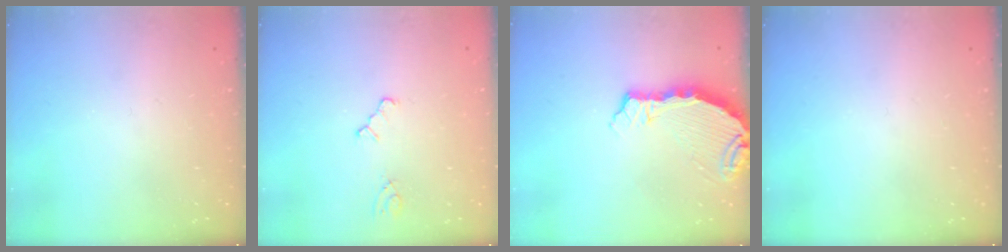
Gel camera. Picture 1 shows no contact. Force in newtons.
{"total": 2.0, "press": 1.9, "slide": 0.4}
{"total": 6.9, "press": 6.4, "slide": 2.7}
{"total": 0.0}